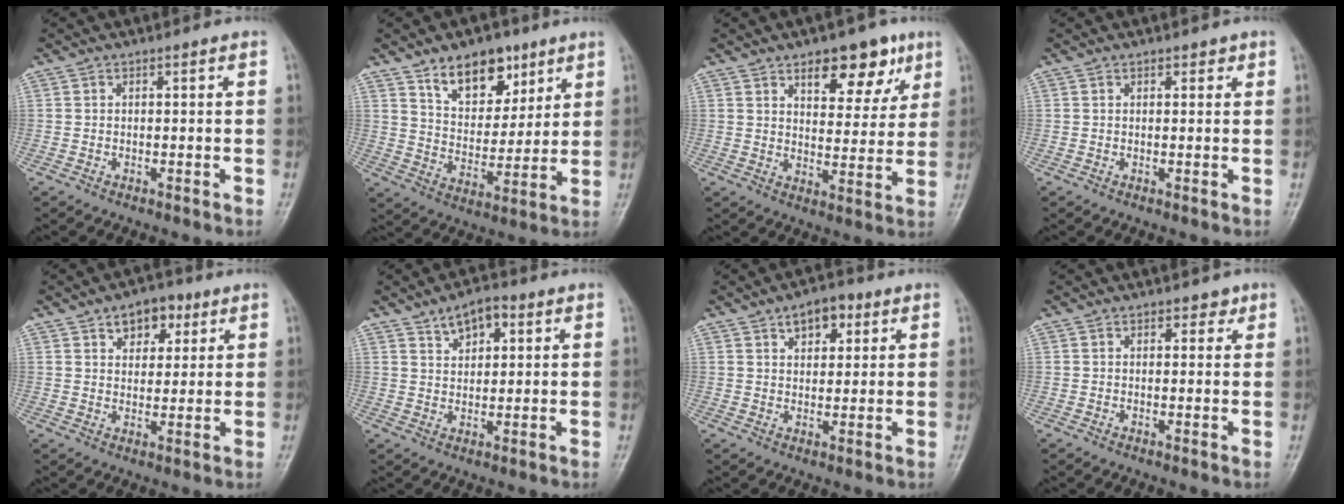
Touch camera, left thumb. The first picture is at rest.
{"total": 12.5, "force": [7.8, 7.3, 6.4], "torque": [-0.062, -0.049, 0.136]}
{"total": 11.6, "force": [6.6, 5.8, 7.6], "torque": [-0.061, -0.031, 0.093]}
{"total": 1.1, "force": [0.7, 0.7, 0.4], "torque": [0.005, -0.003, 0.006]}
{"total": 6.8, "force": [3.5, 4.5, 3.8], "torque": [-0.020, -0.011, 0.048]}
{"total": 5.9, "force": [3.2, 3.3, 3.7], "torque": [-0.037, -0.010, 0.050]}
{"total": 6.1, "force": [3.1, 3.6, 3.8], "torque": [-0.029, -0.009, 0.042]}
{"total": 1.7, "force": [1.1, 1.1, 0.6], "torque": [0.008, -0.004, 0.010]}